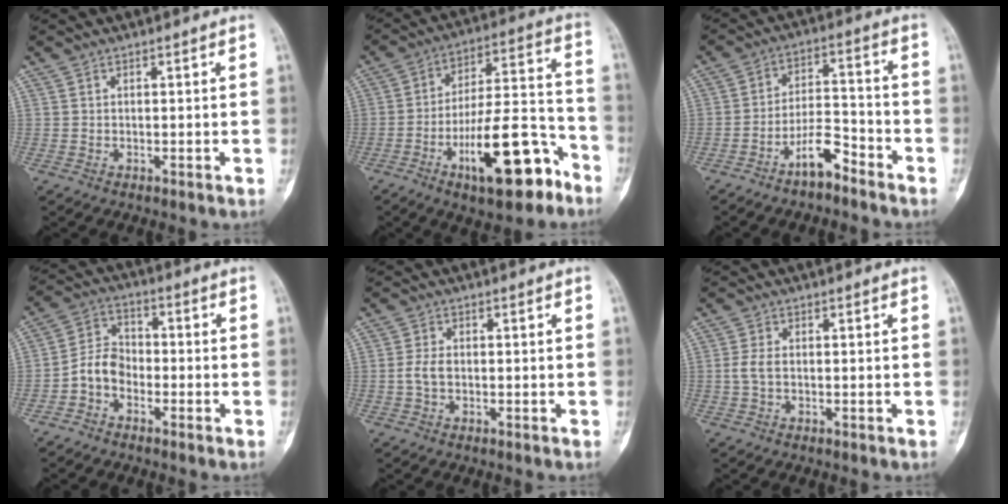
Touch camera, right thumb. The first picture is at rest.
{"total": 19.0, "force": [-9.8, 6.7, 14.9], "torque": [-0.226, 0.073, -0.150]}
{"total": 7.6, "force": [-5.3, 2.7, 4.7], "torque": [-0.080, 0.051, -0.097]}
{"total": 6.3, "force": [-2.7, 4.6, 3.3], "torque": [-0.049, 0.030, -0.062]}
{"total": 2.7, "force": [-0.4, 1.6, 2.1], "torque": [-0.050, 0.006, -0.011]}
{"total": 2.4, "force": [-0.2, 1.3, 2.0], "torque": [-0.053, 0.002, -0.007]}